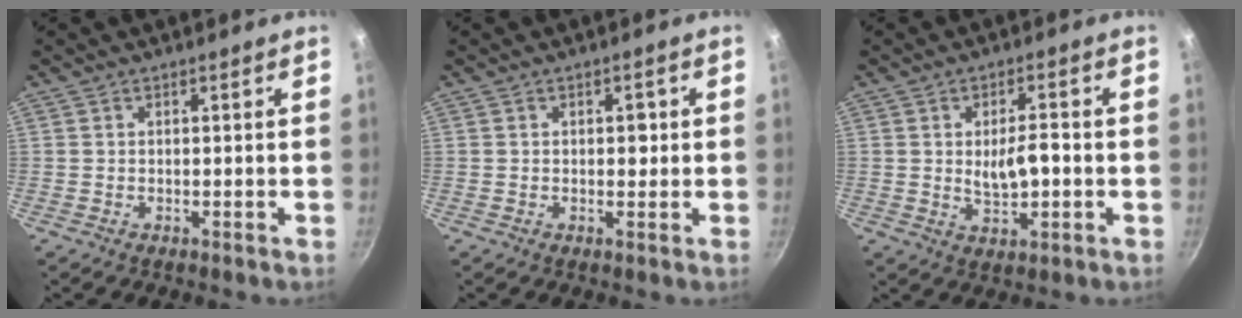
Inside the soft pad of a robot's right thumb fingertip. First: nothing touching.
{"total": 2.0, "force": [0.3, 1.3, 1.5], "torque": [-0.007, 0.002, 0.003]}
{"total": 6.3, "force": [-0.4, 2.8, 5.6], "torque": [-0.079, 0.002, 0.000]}